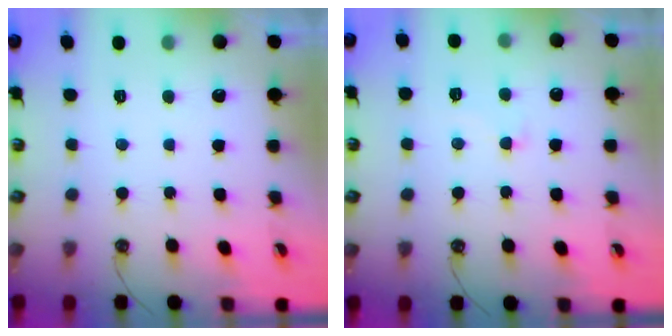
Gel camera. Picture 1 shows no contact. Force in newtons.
{"total": 2.7, "press": 2.5, "slide": 1.1}